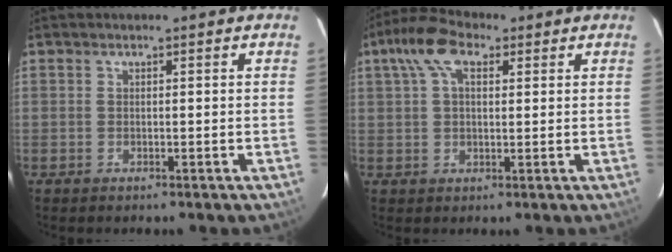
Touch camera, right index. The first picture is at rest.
{"total": 8.0, "force": [3.3, 4.1, 6.1], "torque": [-0.122, 0.029, 0.056]}